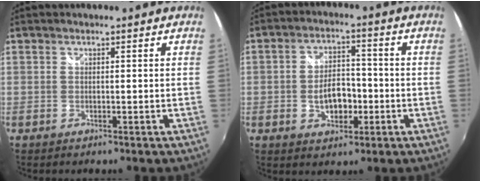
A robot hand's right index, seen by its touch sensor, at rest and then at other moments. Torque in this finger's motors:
{"motor_torque": [0.25, -0.13, 0.27, 0.06]}